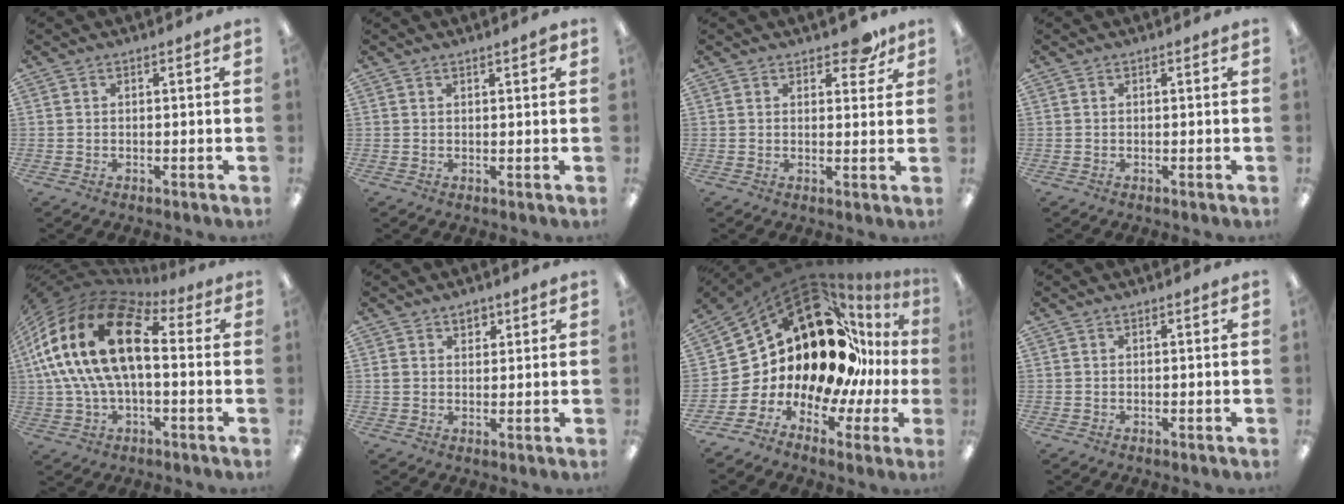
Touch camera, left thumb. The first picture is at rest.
{"total": 1.7, "force": [1.3, 0.2, 1.1], "torque": [-0.015, -0.003, 0.020]}
{"total": 5.6, "force": [3.9, 2.7, 3.0], "torque": [-0.019, -0.018, 0.062]}
{"total": 0.0}
{"total": 21.7, "force": [4.4, 11.1, 18.2], "torque": [-0.385, -0.005, 0.073]}
{"total": 3.3, "force": [1.8, 2.5, 0.9], "torque": [-0.008, -0.002, 0.030]}
{"total": 22.9, "force": [8.0, 14.7, 15.7], "torque": [-0.269, -0.089, 0.165]}
{"total": 0.0}